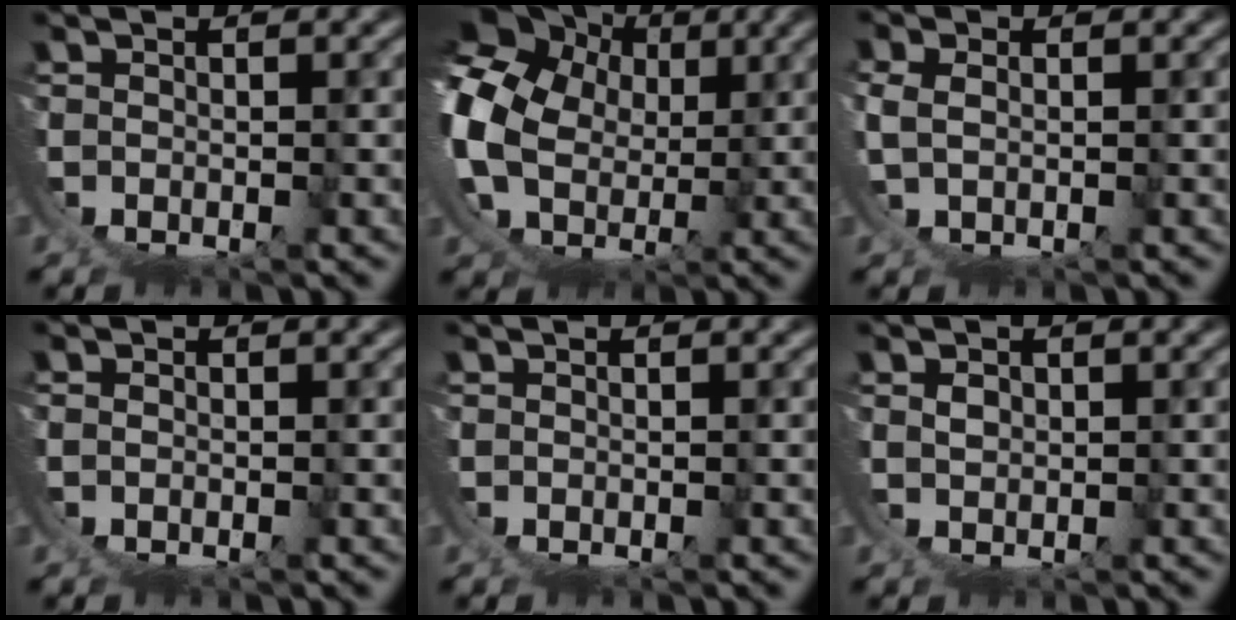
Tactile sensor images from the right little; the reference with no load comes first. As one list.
[{"total": 16.8, "force": [4.7, 13.9, 8.1], "torque": [-0.211, -0.020, 0.070]}, {"total": 2.0, "force": [1.4, 1.0, 1.0], "torque": [-0.035, 0.002, 0.023]}, {"total": 0.5, "force": [-0.1, 0.4, 0.3], "torque": [-0.009, -0.001, -0.001]}, {"total": 0.0}, {"total": 1.6, "force": [1.6, -0.2, -0.1], "torque": [0.001, 0.006, 0.025]}]